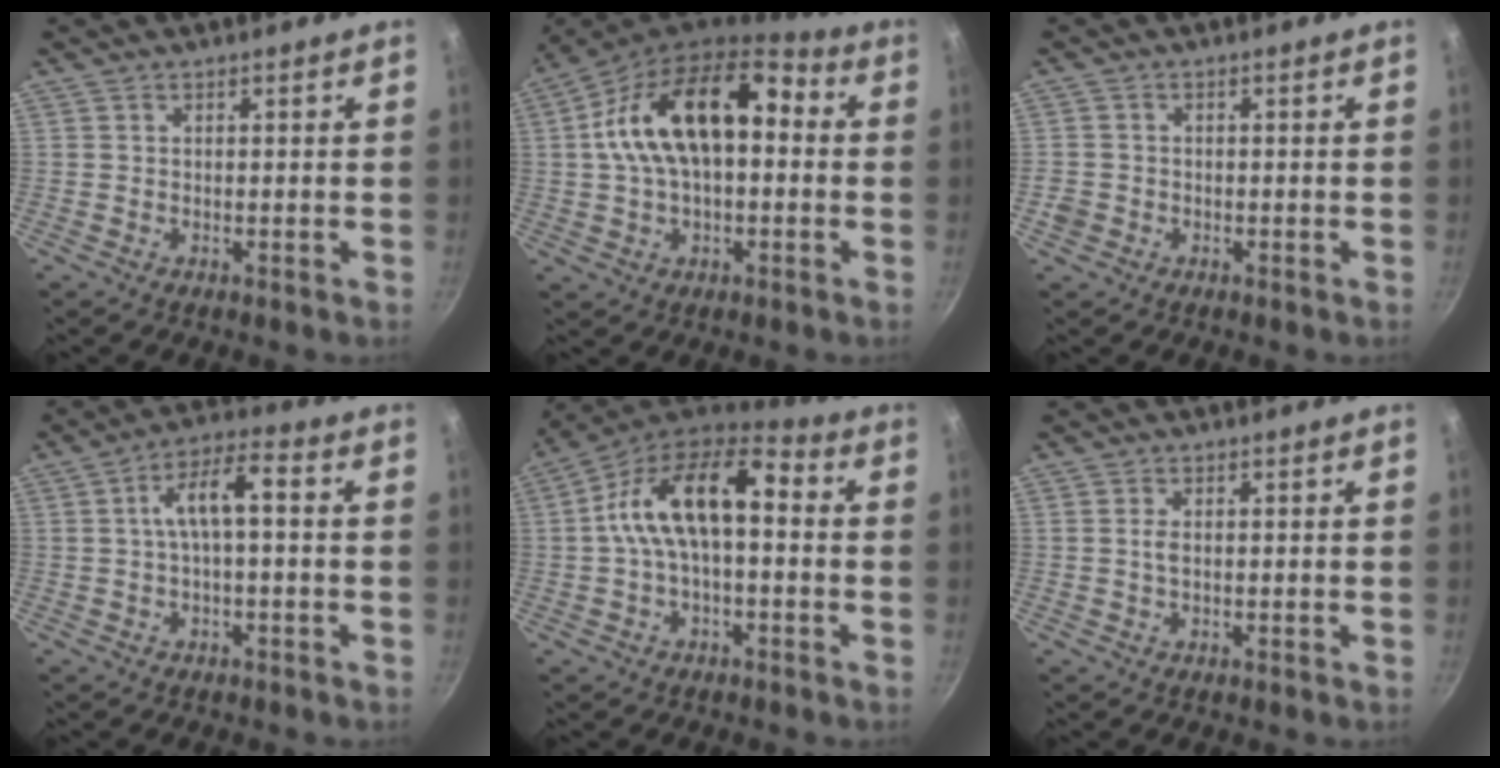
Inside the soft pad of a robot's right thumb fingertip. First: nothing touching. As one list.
[{"total": 18.2, "force": [1.8, 10.7, 14.6], "torque": [-0.228, 0.043, 0.014]}, {"total": 2.5, "force": [-0.9, 2.2, 0.8], "torque": [-0.012, 0.009, -0.015]}, {"total": 7.8, "force": [0.3, 2.8, 7.3], "torque": [-0.132, 0.035, 0.001]}, {"total": 15.5, "force": [0.8, 7.9, 13.4], "torque": [-0.223, 0.046, -0.002]}, {"total": 1.3, "force": [0.2, 0.7, 1.1], "torque": [-0.022, -0.001, 0.002]}]